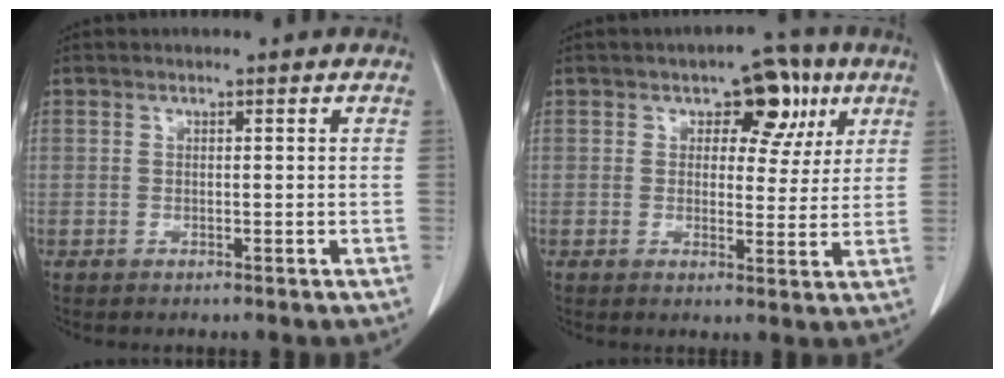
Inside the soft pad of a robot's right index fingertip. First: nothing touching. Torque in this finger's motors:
{"motor_torque": [0.12, 0.20, 0.09, 0.01]}